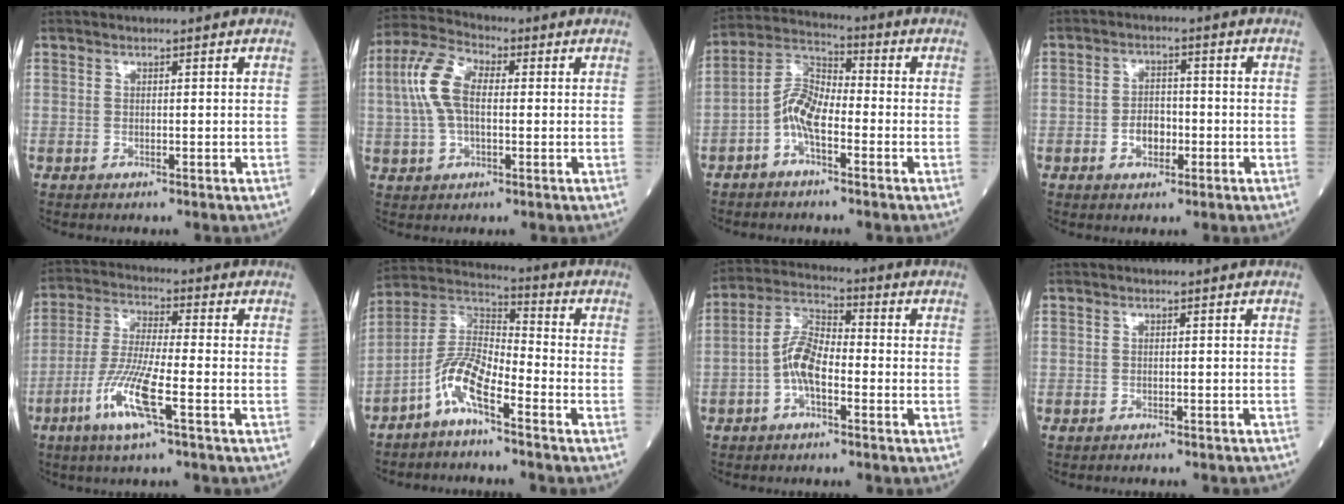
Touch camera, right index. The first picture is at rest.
{"total": 8.8, "force": [1.0, 4.3, 7.7], "torque": [-0.185, 0.028, 0.016]}
{"total": 6.8, "force": [-2.6, 2.6, 5.7], "torque": [-0.123, 0.021, -0.054]}
{"total": 4.0, "force": [-1.3, 2.5, 2.8], "torque": [-0.044, 0.007, -0.020]}
{"total": 9.7, "force": [-4.3, 0.3, 8.7], "torque": [-0.182, -0.013, -0.088]}
{"total": 8.4, "force": [-5.1, 1.7, 6.4], "torque": [-0.144, 0.010, -0.107]}
{"total": 6.8, "force": [-2.1, 2.7, 5.9], "torque": [-0.124, 0.015, -0.044]}
{"total": 5.5, "force": [-4.9, 1.4, 2.0], "torque": [-0.021, -0.006, -0.058]}